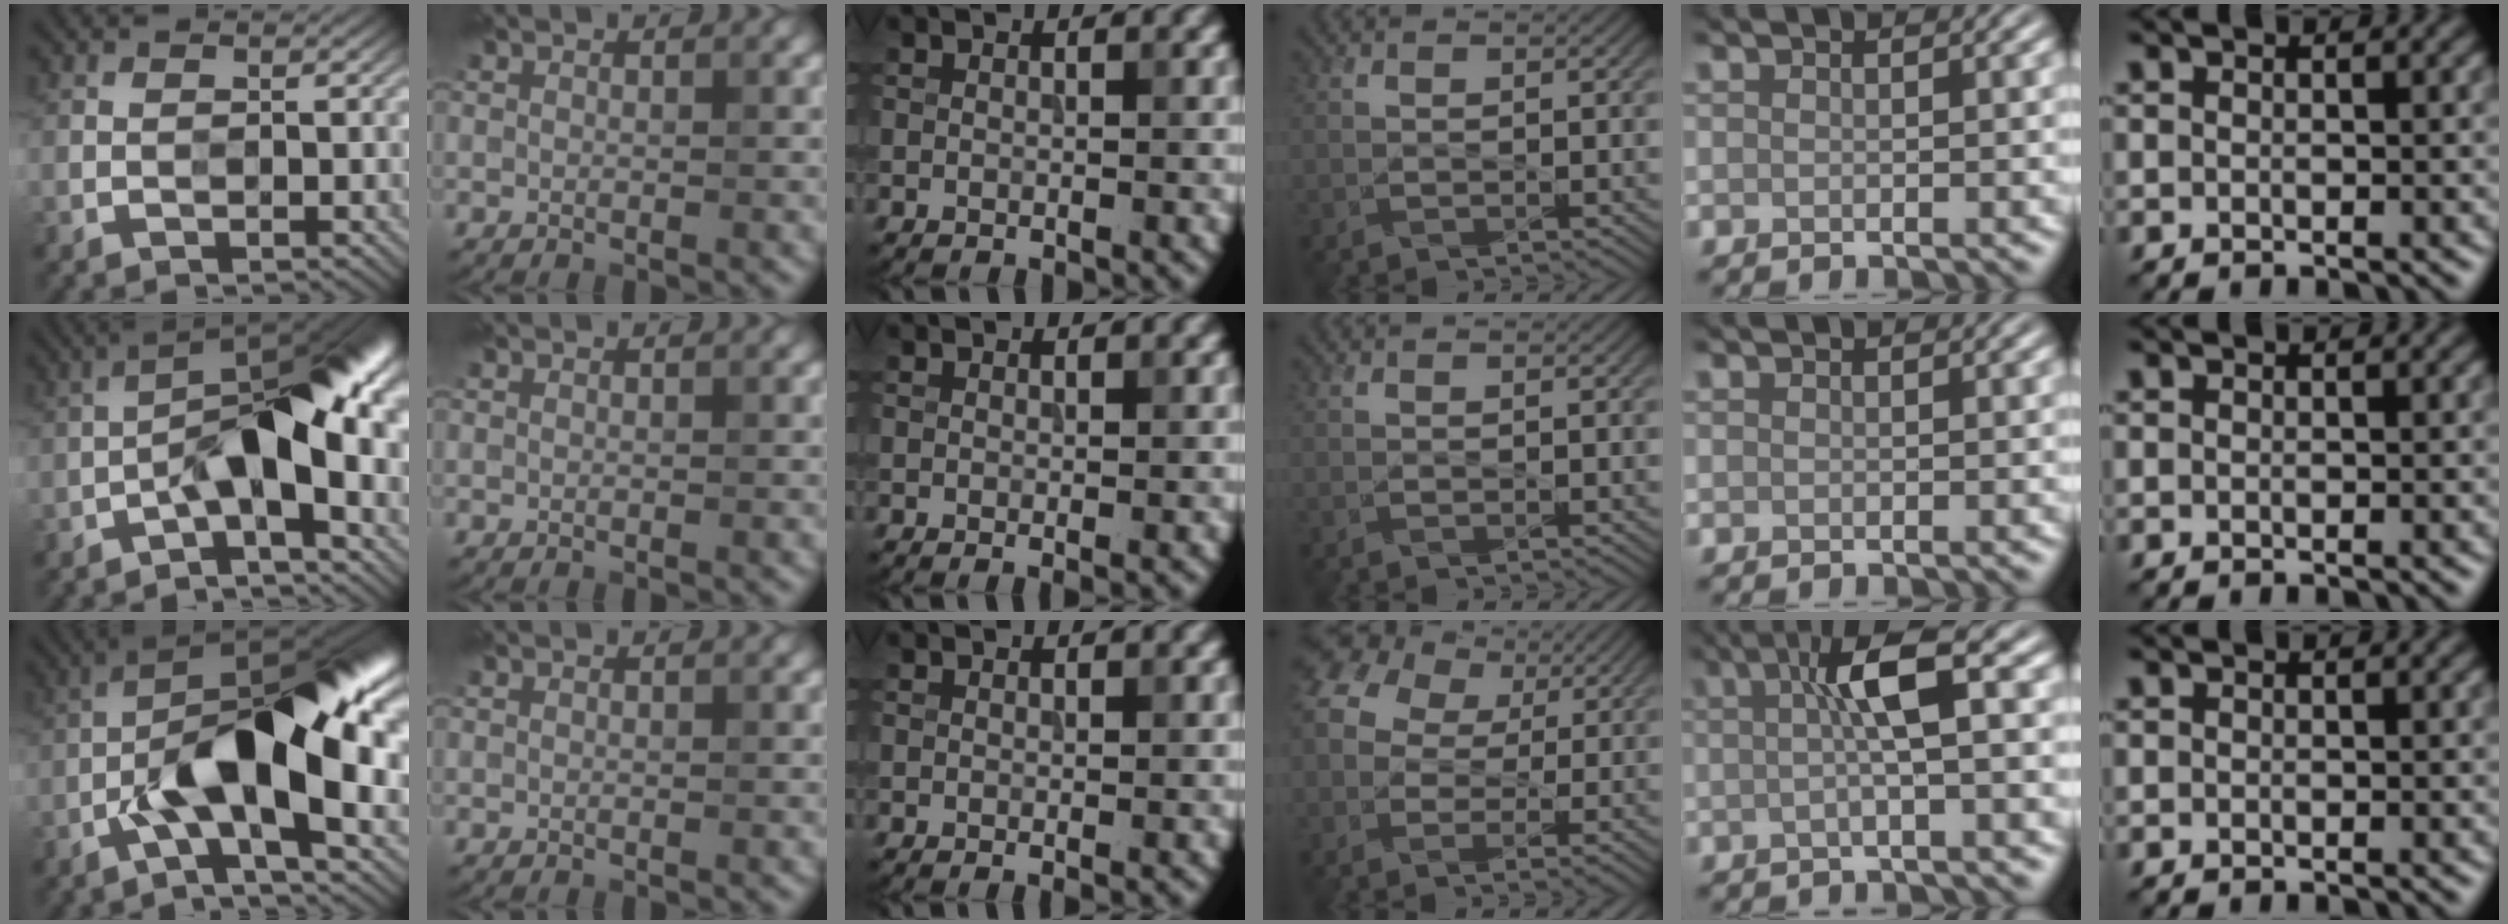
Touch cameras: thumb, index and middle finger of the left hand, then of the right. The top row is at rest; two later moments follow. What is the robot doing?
{"motion": "wipe", "object": "mirror"}